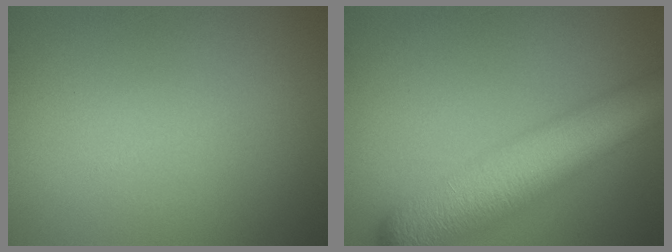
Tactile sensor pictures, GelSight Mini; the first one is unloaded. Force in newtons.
{"total": 10.4, "press": 10.4, "slide": 0.4}